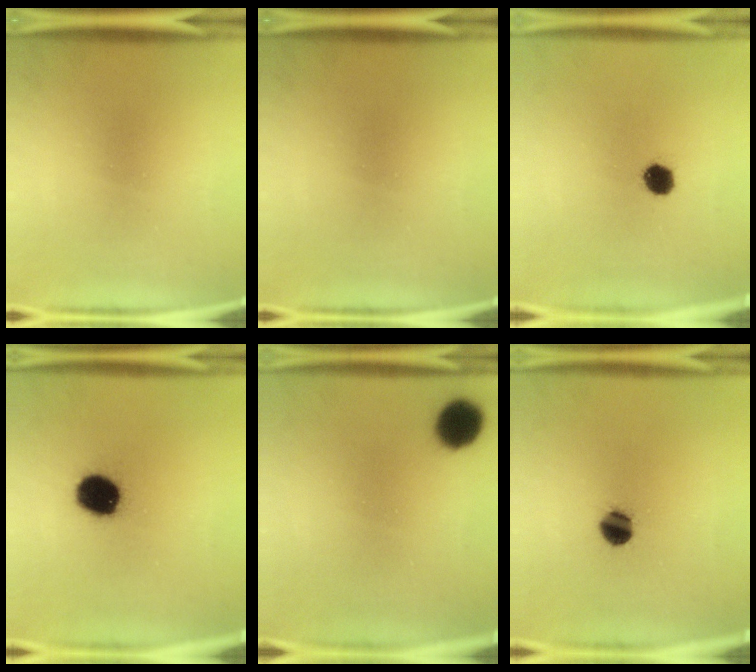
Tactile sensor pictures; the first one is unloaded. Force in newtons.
{"total": 0.0}
{"total": 4.3}
{"total": 11.8}
{"total": 9.5}
{"total": 5.3}